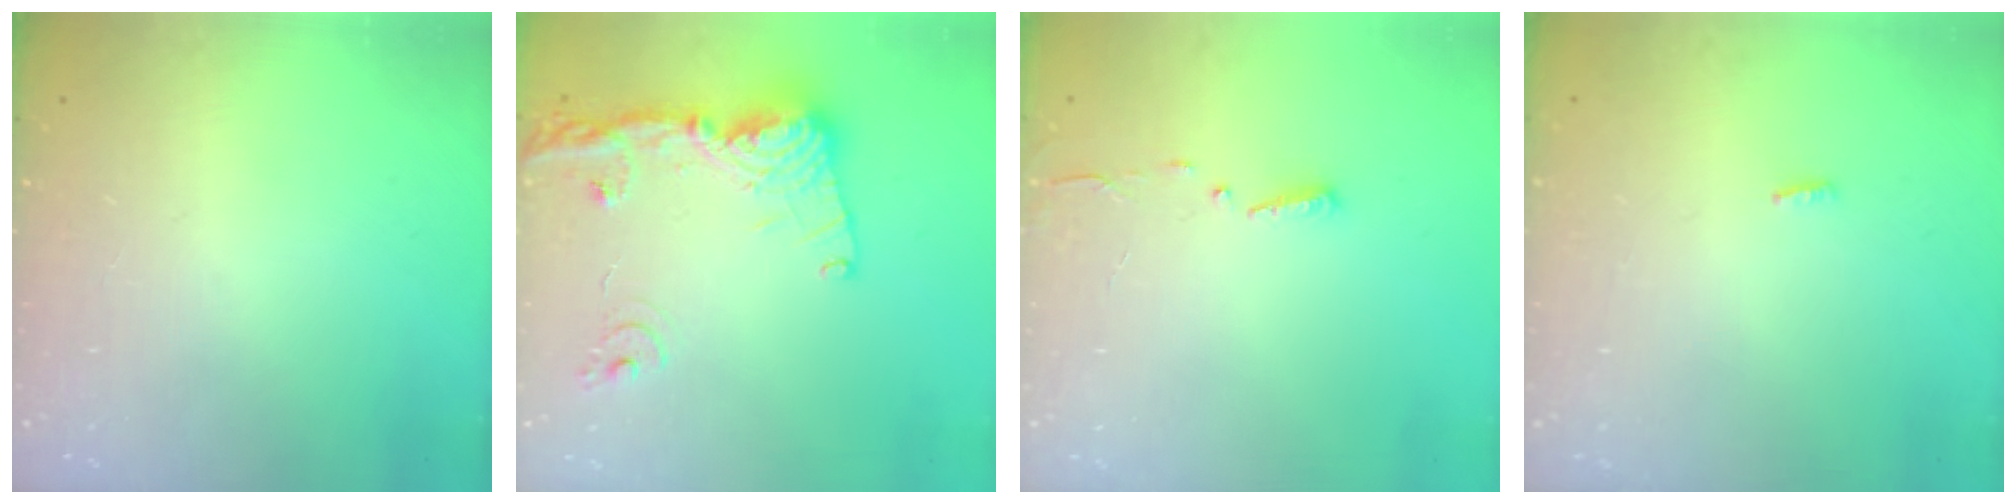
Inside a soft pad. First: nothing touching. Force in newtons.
{"total": 16.7, "press": 16.6, "slide": 1.9}
{"total": 3.0, "press": 2.9, "slide": 0.3}
{"total": 2.3, "press": 2.1, "slide": 0.8}